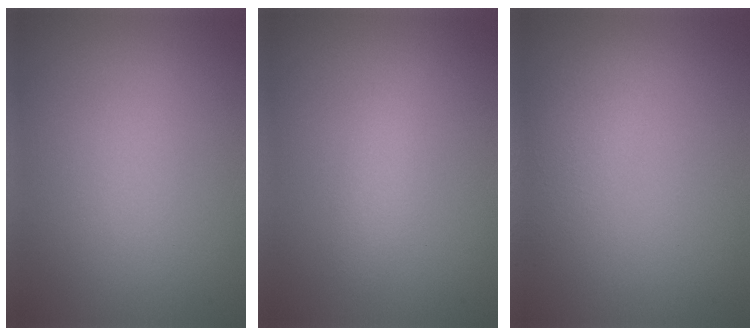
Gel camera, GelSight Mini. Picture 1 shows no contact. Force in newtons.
{"total": 1.2, "press": 1.2, "slide": 0.0}
{"total": 2.8, "press": 2.8, "slide": 0.1}